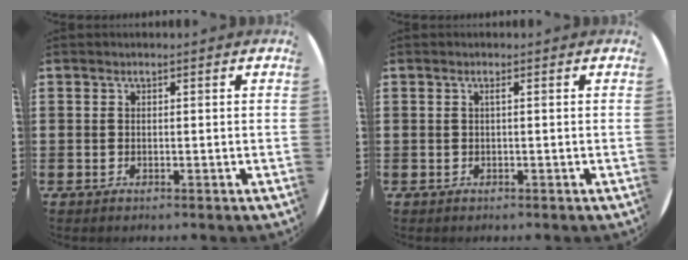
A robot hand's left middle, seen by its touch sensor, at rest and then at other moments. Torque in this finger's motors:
{"motor_torque": [-0.06, 0.07, 0.12, 0.04]}